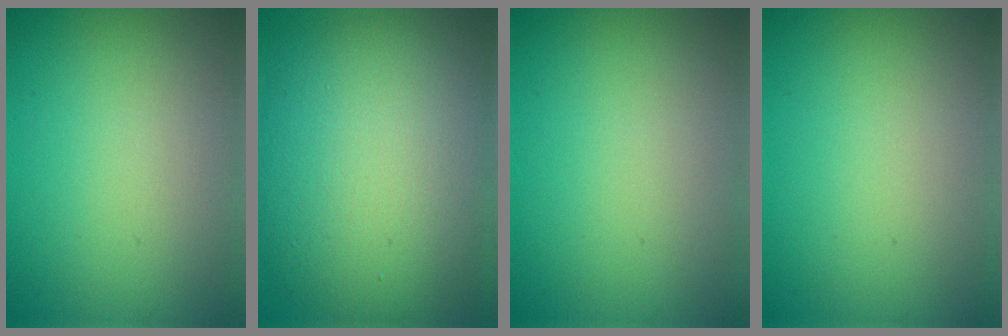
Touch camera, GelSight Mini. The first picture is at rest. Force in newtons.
{"total": 13.0, "press": 13.0, "slide": 0.9}
{"total": 0.0}
{"total": 0.0}